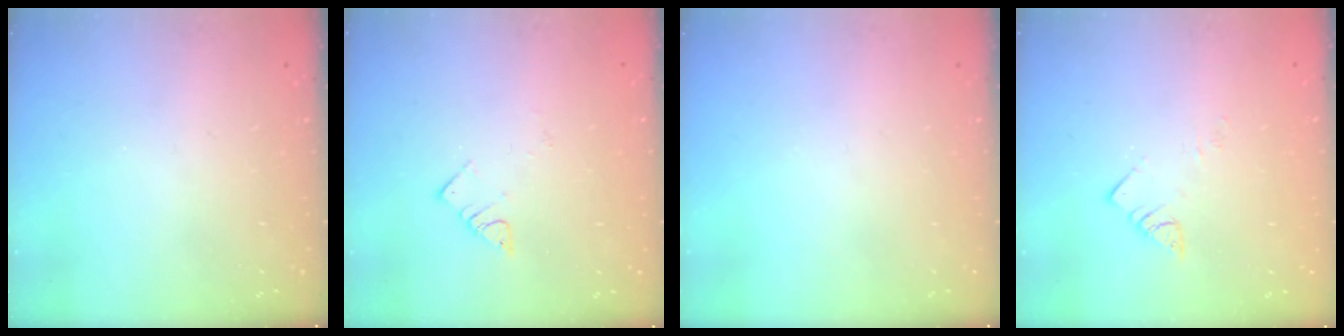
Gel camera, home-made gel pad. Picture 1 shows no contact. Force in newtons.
{"total": 3.3, "press": 3.2, "slide": 0.4}
{"total": 0.0}
{"total": 2.9, "press": 2.9, "slide": 0.2}